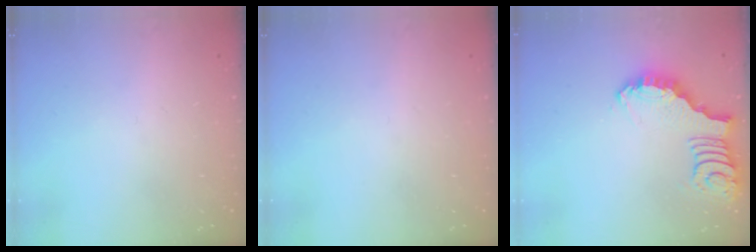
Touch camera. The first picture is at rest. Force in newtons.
{"total": 0.0}
{"total": 2.6, "press": 2.6, "slide": 0.4}